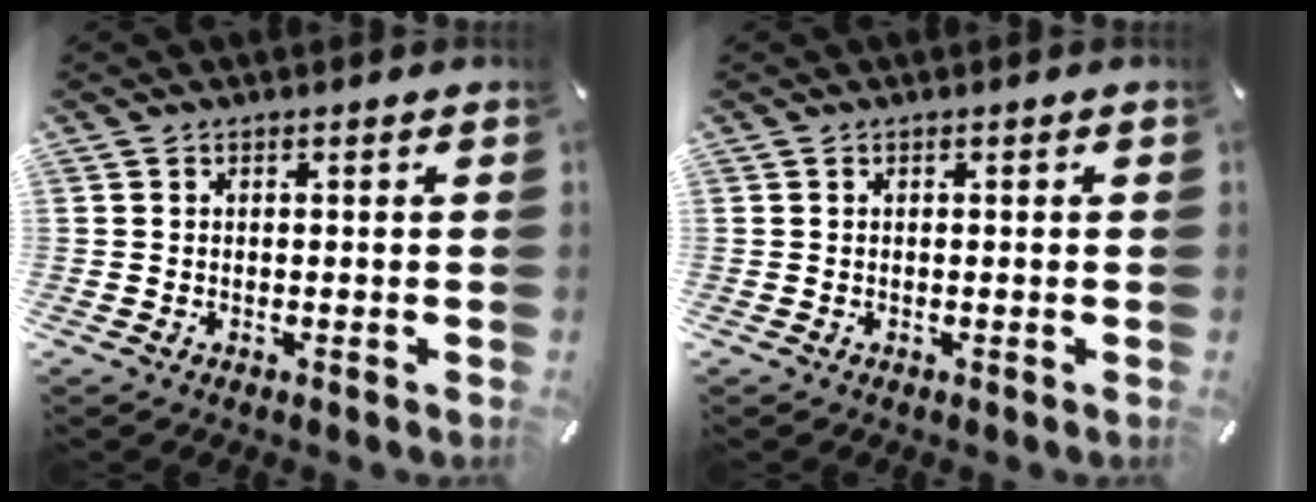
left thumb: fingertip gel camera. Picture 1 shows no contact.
{"total": 0.0}